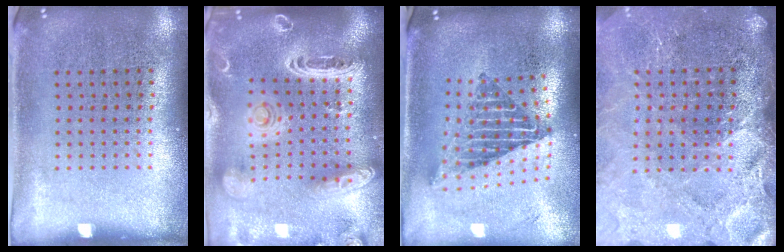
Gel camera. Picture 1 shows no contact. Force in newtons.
{"total": 3.4, "press": 2.8, "slide": 1.9}
{"total": 2.3, "press": 1.6, "slide": 1.7}
{"total": 3.7, "press": 3.2, "slide": 1.9}